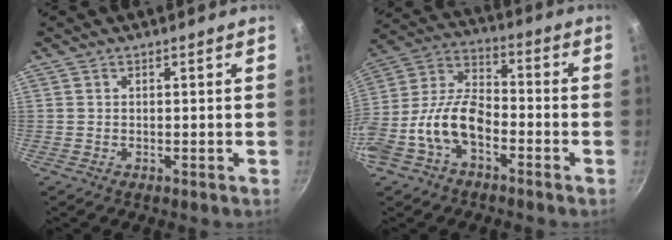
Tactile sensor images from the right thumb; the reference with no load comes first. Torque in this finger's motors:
{"motor_torque": [2.18, 2.25, 1.45, -1.32, 0.50]}